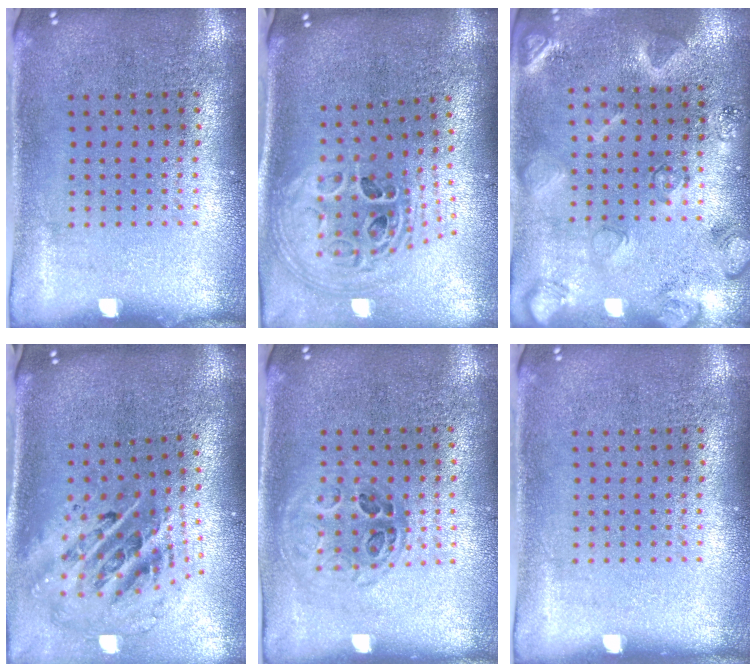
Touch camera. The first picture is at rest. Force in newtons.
{"total": 2.1, "press": 1.6, "slide": 1.3}
{"total": 2.2, "press": 2.2, "slide": 0.4}
{"total": 2.7, "press": 1.8, "slide": 1.9}
{"total": 1.0, "press": 0.9, "slide": 0.3}
{"total": 0.0}